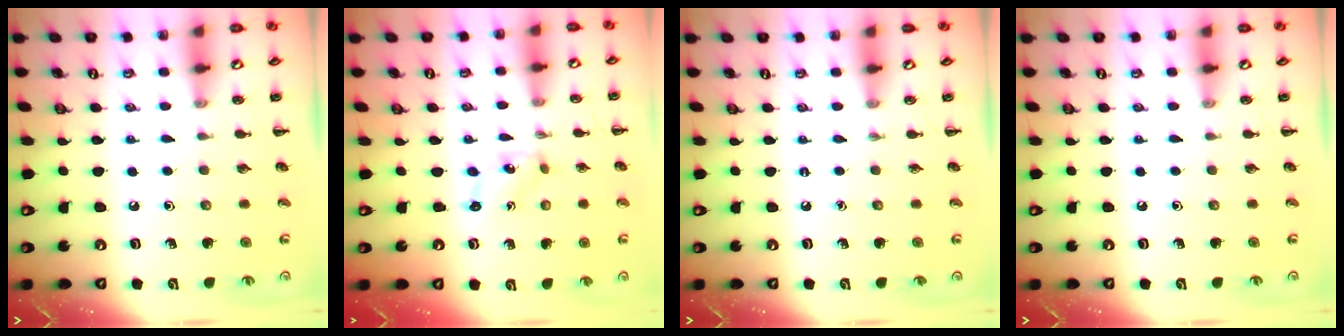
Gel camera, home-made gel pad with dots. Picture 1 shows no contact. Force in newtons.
{"total": 1.3, "press": 1.2, "slide": 0.5}
{"total": 0.0}
{"total": 0.0}